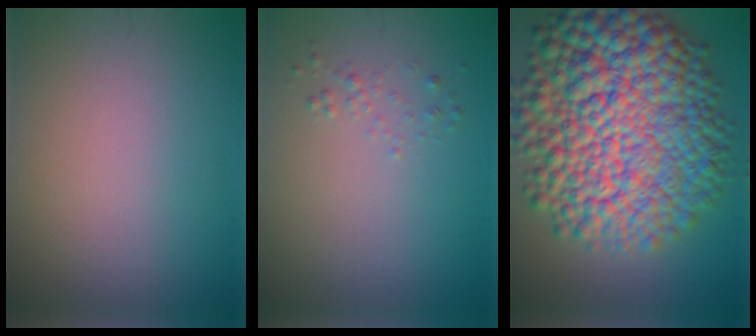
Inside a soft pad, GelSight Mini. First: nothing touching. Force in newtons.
{"total": 0.7, "press": 0.7, "slide": 0.1}
{"total": 16.7, "press": 16.7, "slide": 0.4}